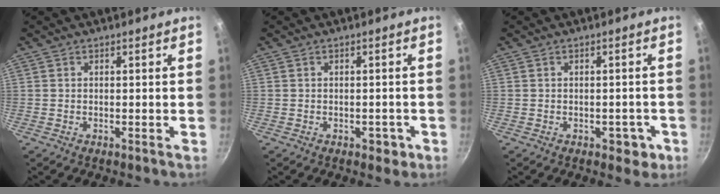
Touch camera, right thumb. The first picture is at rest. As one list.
[{"total": 2.2, "force": [-0.9, 1.5, 1.3], "torque": [-0.004, 0.006, -0.009]}, {"total": 3.4, "force": [-1.4, 2.2, 2.1], "torque": [-0.004, 0.010, -0.016]}]